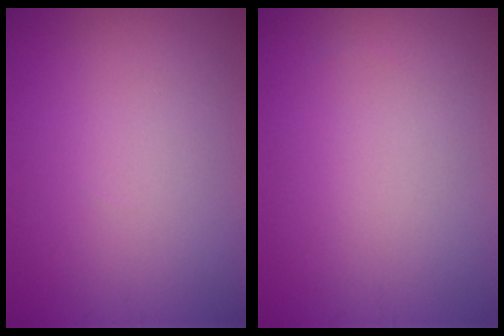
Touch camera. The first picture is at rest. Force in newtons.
{"total": 0.0}